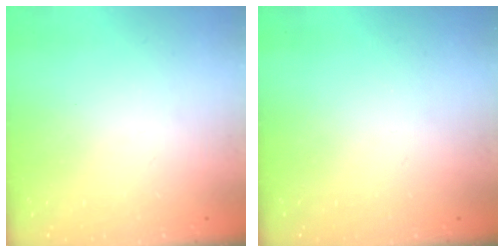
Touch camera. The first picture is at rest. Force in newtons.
{"total": 0.0}